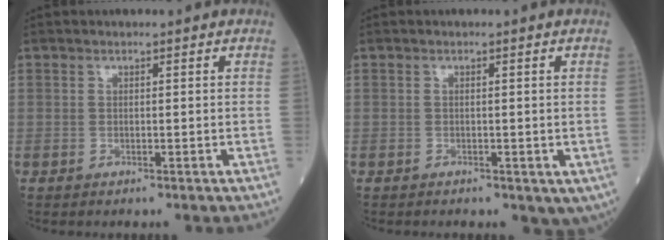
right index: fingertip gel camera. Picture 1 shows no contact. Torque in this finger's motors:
{"motor_torque": [0.22, -0.73, 0.14, 0.01]}